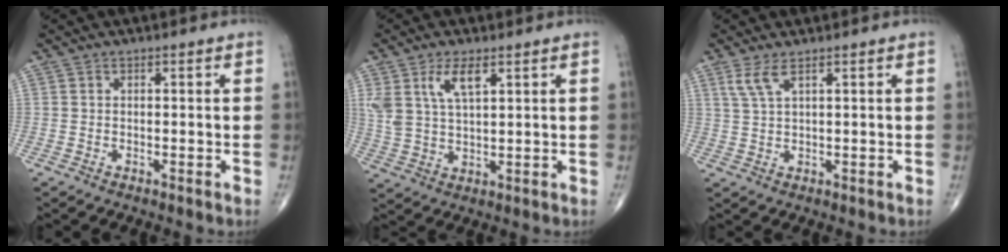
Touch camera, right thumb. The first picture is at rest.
{"total": 7.1, "force": [3.5, 2.8, 5.4], "torque": [-0.108, -0.012, 0.076]}
{"total": 3.2, "force": [1.9, 0.6, 2.5], "torque": [-0.063, -0.002, 0.047]}